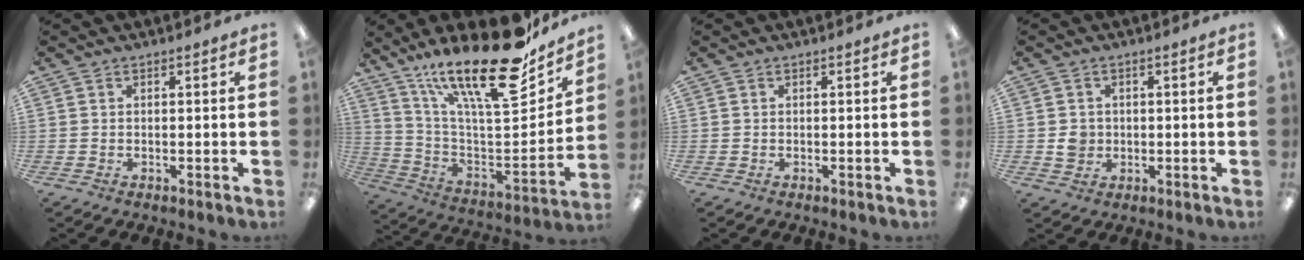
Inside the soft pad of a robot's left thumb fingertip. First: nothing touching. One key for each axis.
{"total": 26.5, "fx": 18.5, "fy": 7.4, "fz": 17.5, "tx": -0.276, "ty": -0.125, "tz": 0.309}
{"total": 0.0}
{"total": 3.1, "fx": 0.2, "fy": 2.9, "fz": 1.0, "tx": -0.005, "ty": -0.001, "tz": 0.000}